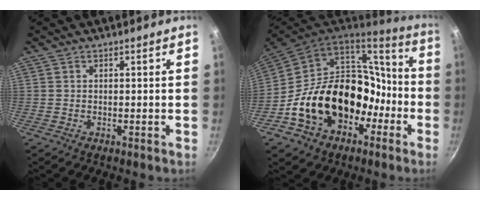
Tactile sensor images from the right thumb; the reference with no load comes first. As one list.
[{"total": 24.6, "force": [-6.5, 17.8, 15.8], "torque": [-0.242, 0.076, -0.085]}]